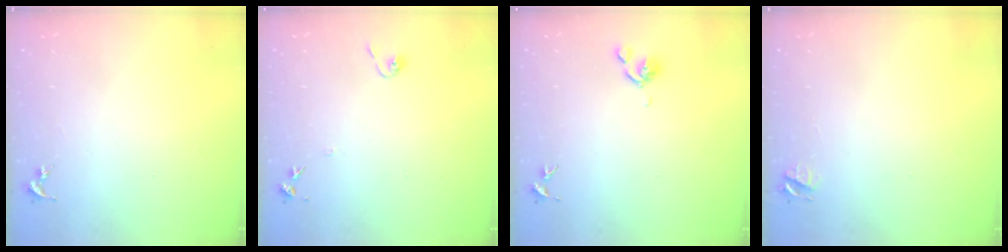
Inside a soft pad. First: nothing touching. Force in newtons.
{"total": 6.8, "press": 6.8, "slide": 0.6}
{"total": 6.4, "press": 6.2, "slide": 1.3}
{"total": 3.9, "press": 3.9, "slide": 0.4}